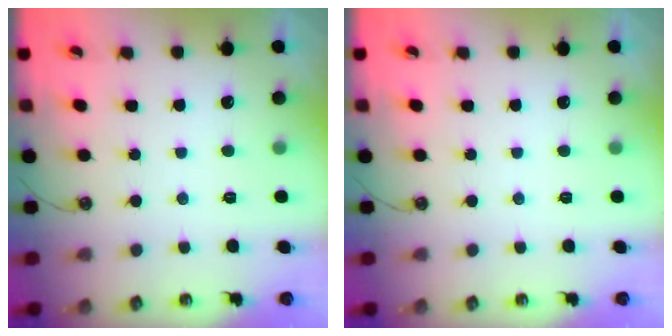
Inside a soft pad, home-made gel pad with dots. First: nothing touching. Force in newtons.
{"total": 0.0}